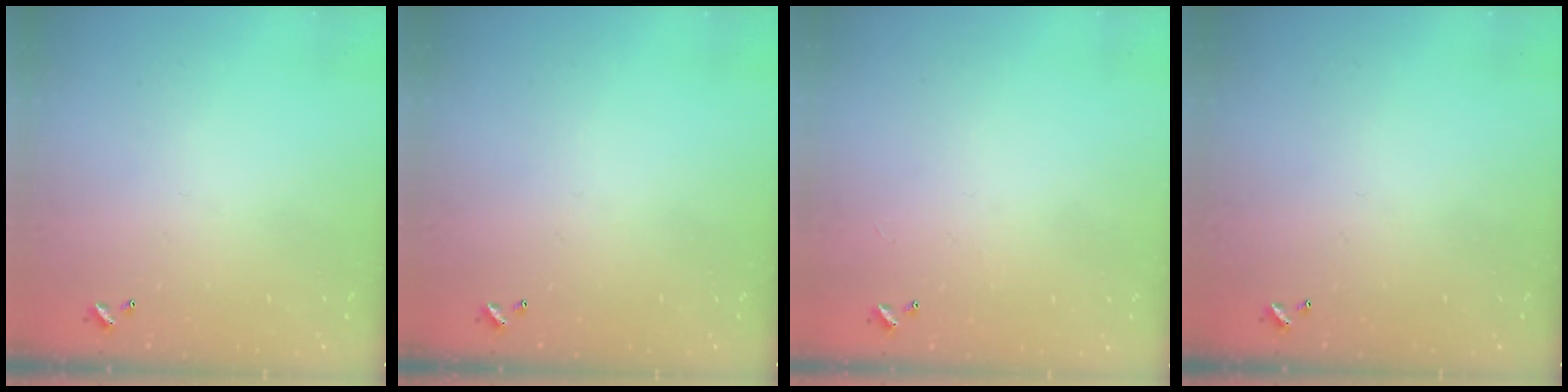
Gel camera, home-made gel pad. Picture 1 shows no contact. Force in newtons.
{"total": 0.0}
{"total": 1.0, "press": 0.9, "slide": 0.5}
{"total": 0.0}